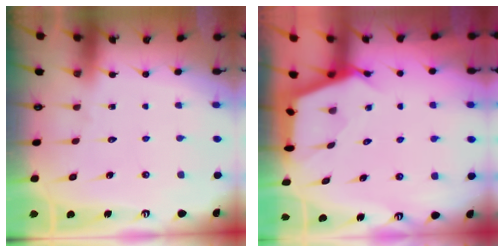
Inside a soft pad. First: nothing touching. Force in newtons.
{"total": 2.6, "press": 2.6, "slide": 0.3}